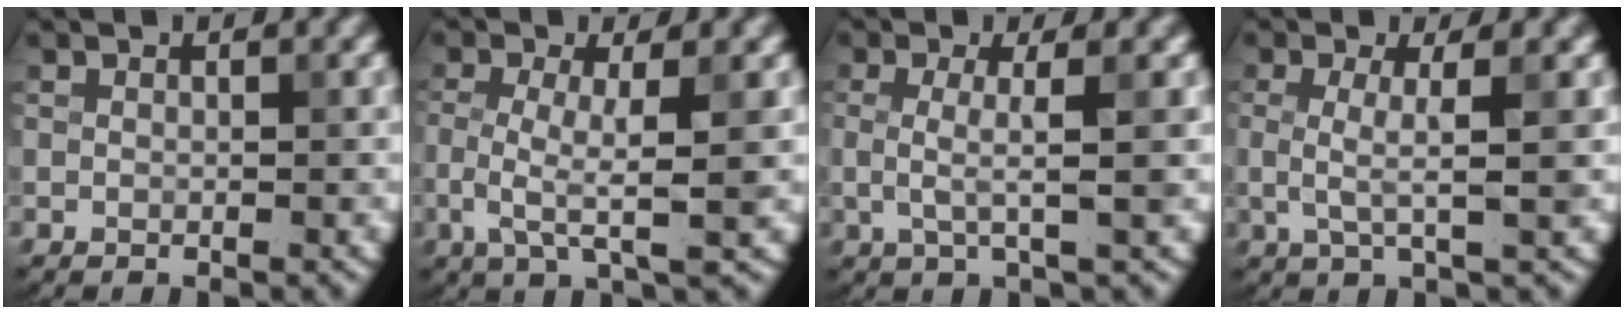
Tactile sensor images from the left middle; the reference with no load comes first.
{"total": 4.1, "force": [-0.7, 0.9, 4.0], "torque": [-0.090, -0.007, -0.014]}
{"total": 2.8, "force": [-0.1, 0.5, 2.8], "torque": [-0.057, -0.004, -0.004]}
{"total": 2.8, "force": [0.0, 0.5, 2.8], "torque": [-0.061, -0.004, -0.002]}